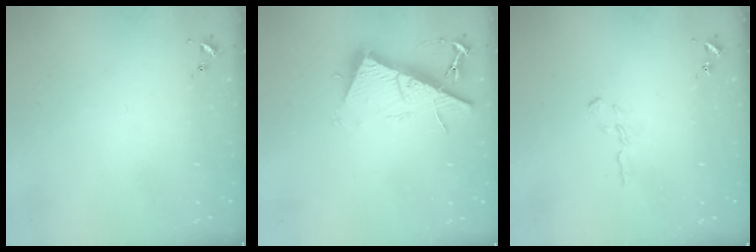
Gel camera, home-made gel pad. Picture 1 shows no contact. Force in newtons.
{"total": 14.6, "press": 14.6, "slide": 0.4}
{"total": 3.9, "press": 3.9, "slide": 0.4}